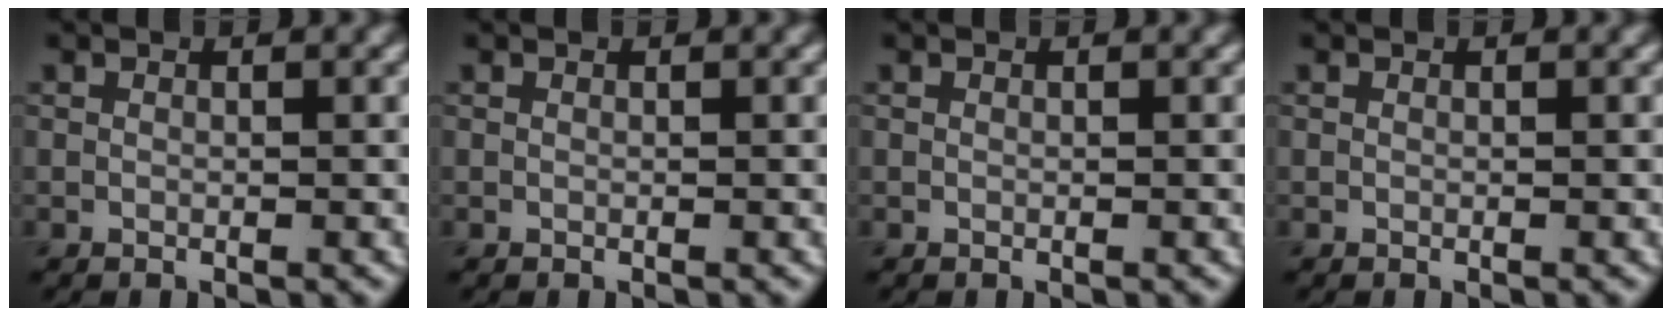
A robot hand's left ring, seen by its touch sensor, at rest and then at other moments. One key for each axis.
{"total": 0.0}
{"total": 0.0}
{"total": 0.0}